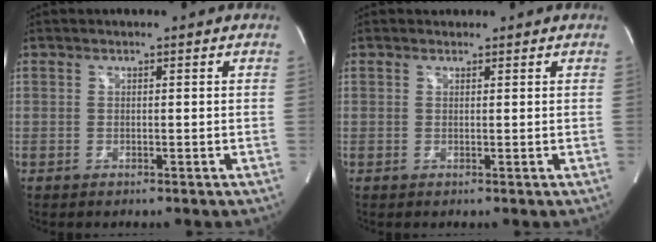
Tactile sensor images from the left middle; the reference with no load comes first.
{"total": 0.7, "force": [0.6, 0.4, -0.1], "torque": [-0.003, 0.006, 0.008]}